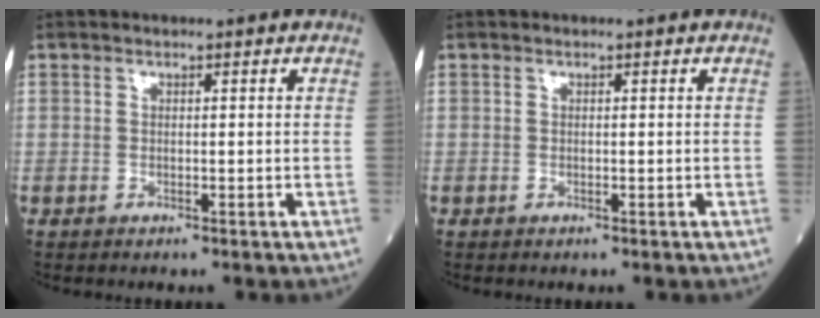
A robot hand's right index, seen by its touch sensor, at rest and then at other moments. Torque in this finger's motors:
{"motor_torque": [-0.01, 0.01, -0.02, -0.01]}